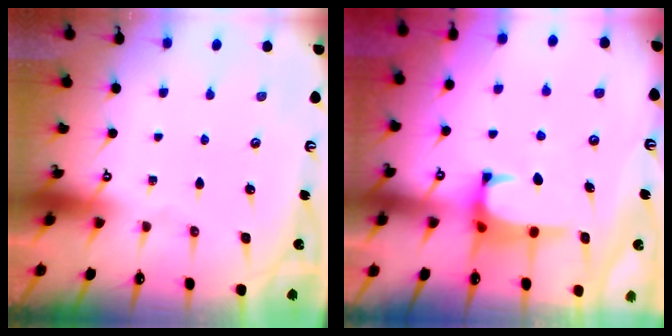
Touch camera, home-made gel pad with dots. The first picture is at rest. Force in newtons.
{"total": 0.7, "press": 0.0, "slide": 0.7}